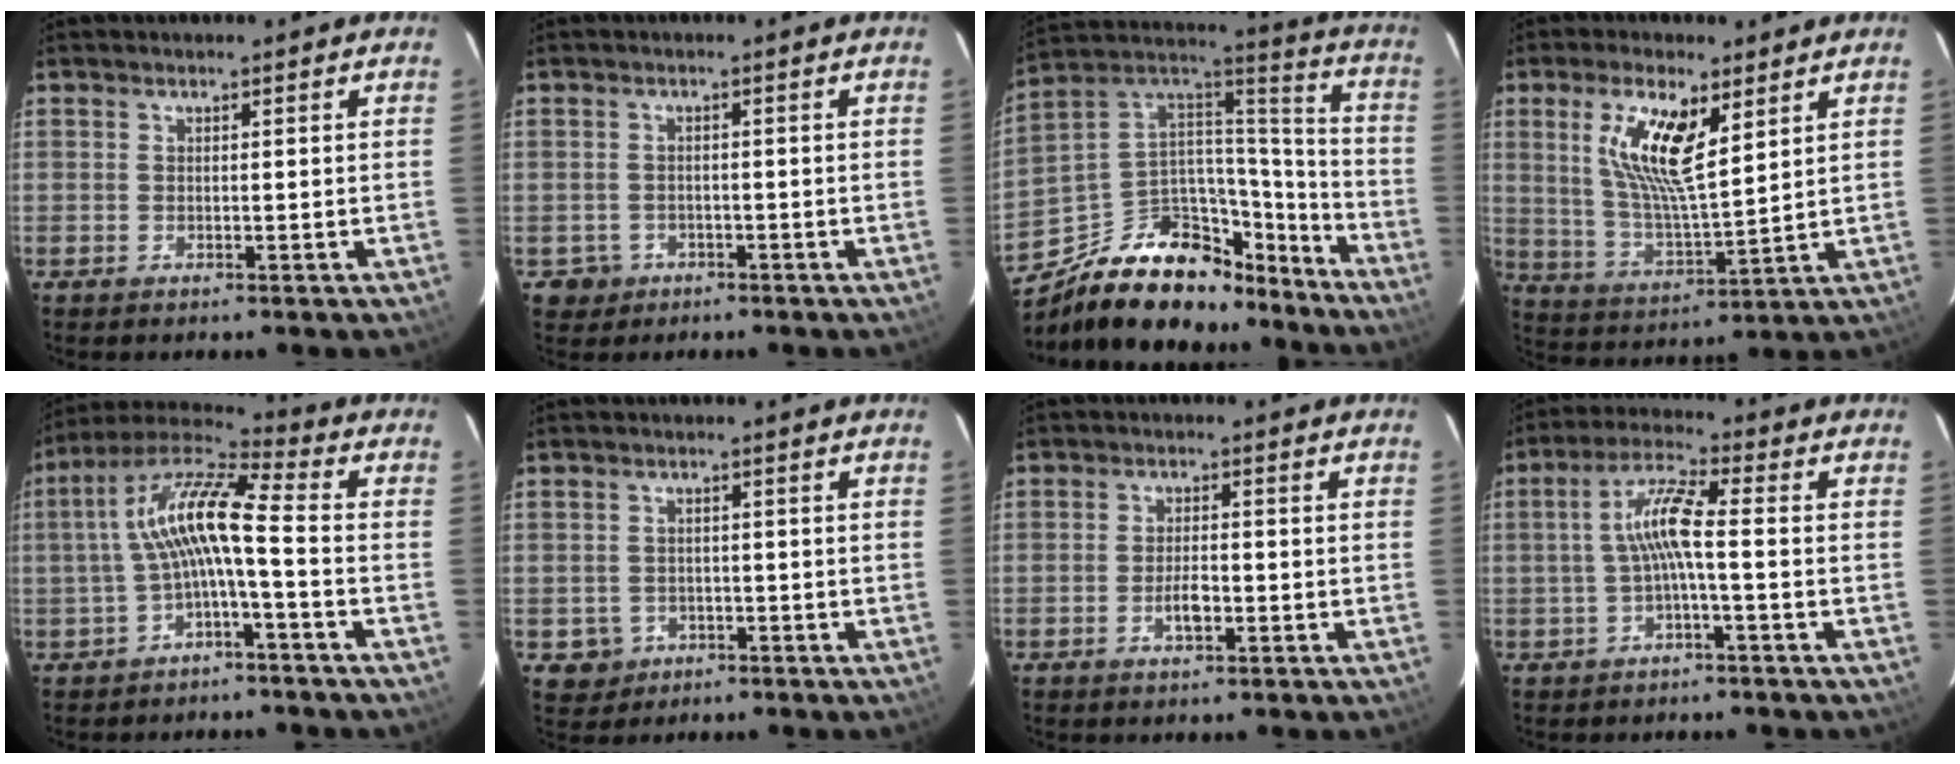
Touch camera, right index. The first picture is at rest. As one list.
[{"total": 3.4, "force": [-1.3, 3.1, 0.5], "torque": [-0.022, 0.004, -0.011]}, {"total": 25.2, "force": [-17.3, 13.4, 12.5], "torque": [-0.232, 0.061, -0.252]}, {"total": 12.4, "force": [5.2, 3.9, 10.5], "torque": [-0.204, 0.004, 0.106]}, {"total": 11.0, "force": [-1.6, 1.7, 10.7], "torque": [-0.223, 0.025, -0.034]}, {"total": 4.1, "force": [-1.5, 3.8, 0.6], "torque": [-0.023, 0.008, -0.014]}, {"total": 3.2, "force": [-1.2, 1.3, 2.7], "torque": [-0.051, 0.000, -0.020]}, {"total": 6.4, "force": [-1.1, 0.5, 6.3], "torque": [-0.139, 0.016, -0.019]}]